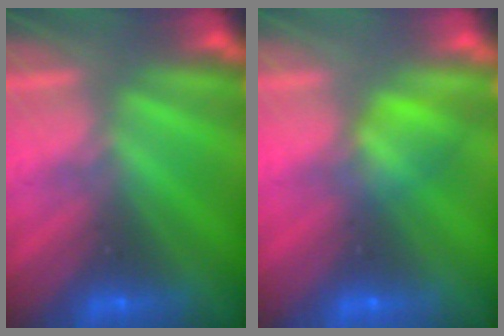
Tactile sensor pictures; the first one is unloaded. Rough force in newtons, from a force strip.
{"total": 1.6}